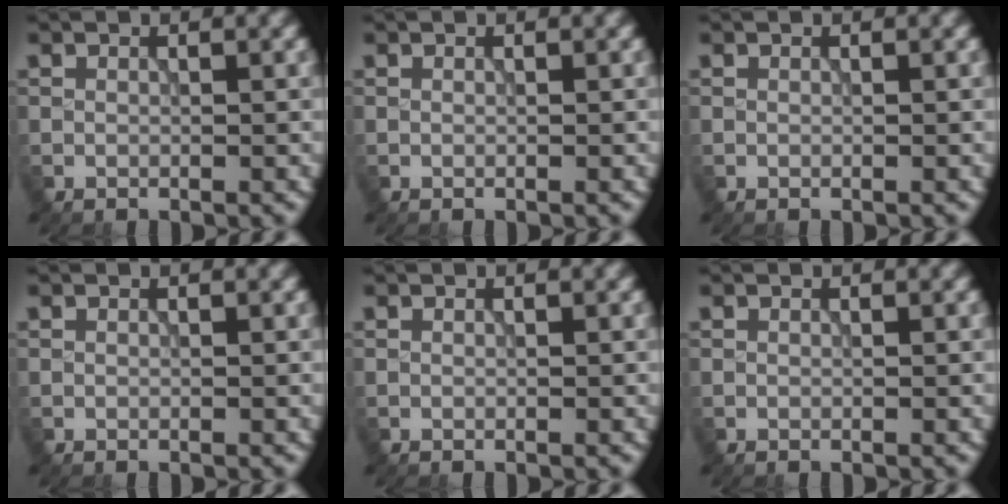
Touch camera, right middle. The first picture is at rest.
{"total": 0.0}
{"total": 0.0}
{"total": 0.0}
{"total": 0.0}
{"total": 0.0}